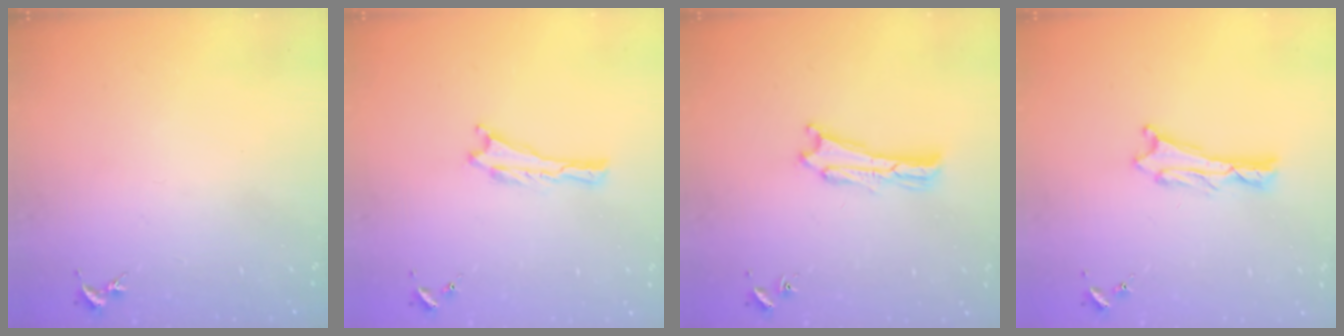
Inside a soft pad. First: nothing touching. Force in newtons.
{"total": 0.0}
{"total": 1.8, "press": 1.8, "slide": 0.3}
{"total": 1.1, "press": 1.0, "slide": 0.2}